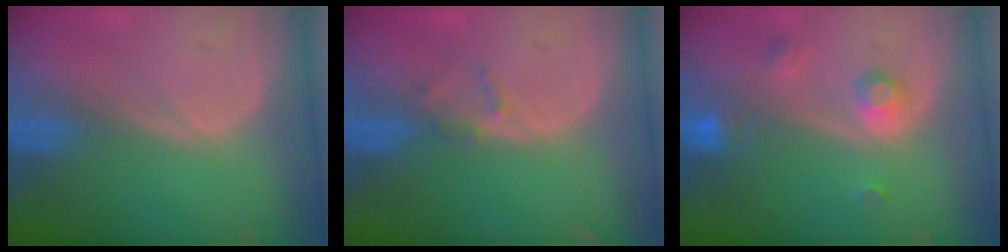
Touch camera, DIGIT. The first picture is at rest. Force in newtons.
{"total": 1.3, "press": 1.1, "slide": 0.8}
{"total": 3.5, "press": 3.2, "slide": 1.4}